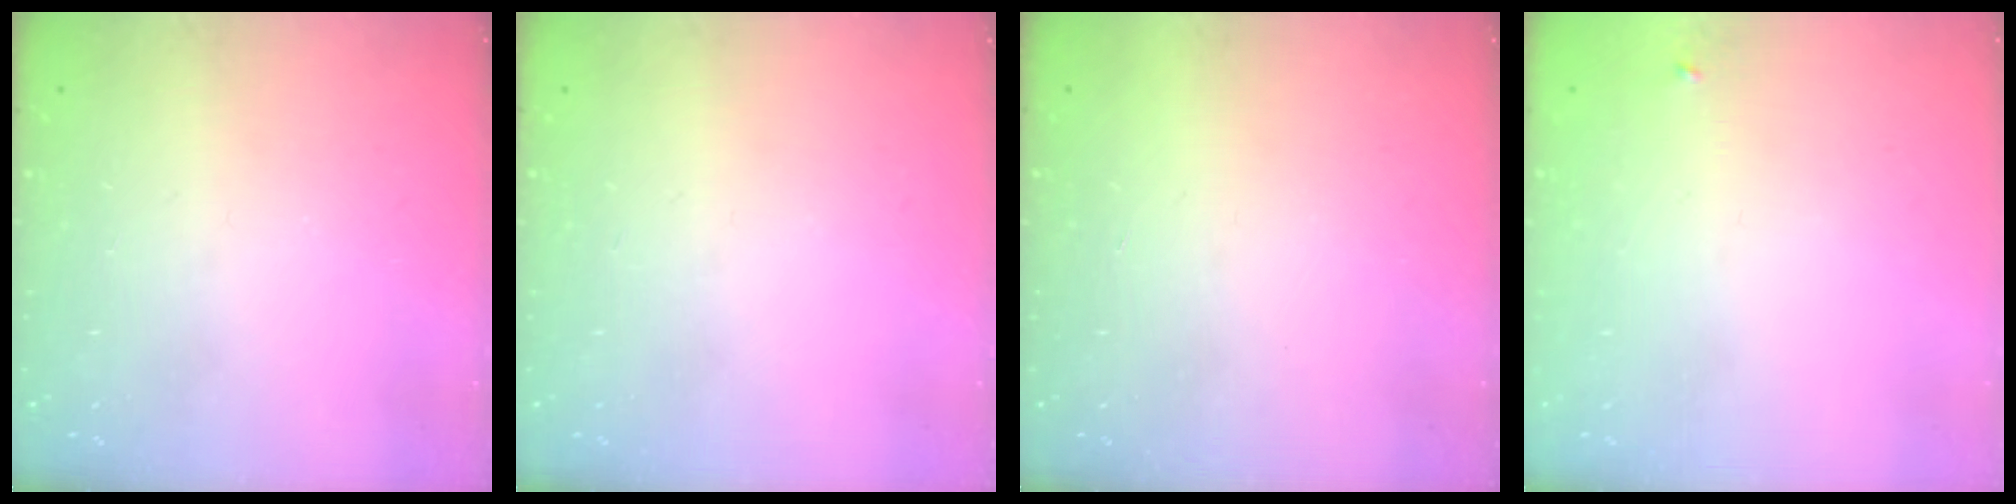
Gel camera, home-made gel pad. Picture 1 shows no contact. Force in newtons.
{"total": 0.0}
{"total": 1.5, "press": 1.5, "slide": 0.1}
{"total": 2.3, "press": 2.3, "slide": 0.2}